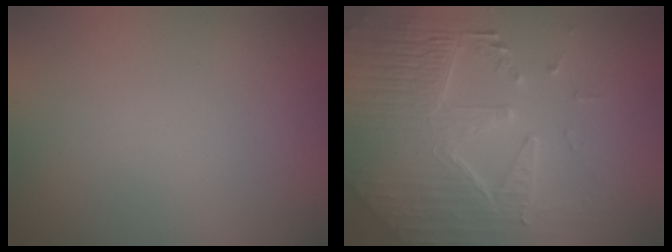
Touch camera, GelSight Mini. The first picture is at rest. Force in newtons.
{"total": 8.6, "press": 5.9, "slide": 6.3}